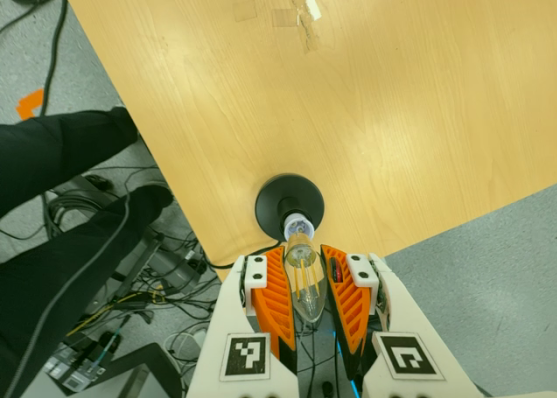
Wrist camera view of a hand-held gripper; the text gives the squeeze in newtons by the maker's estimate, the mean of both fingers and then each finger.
{"total": 21.6, "left": 23.1, "right": 20.1}